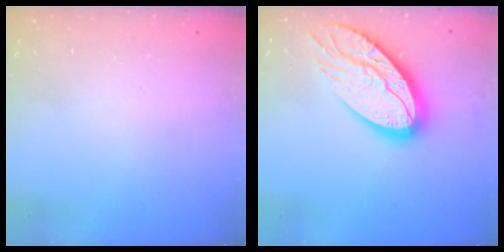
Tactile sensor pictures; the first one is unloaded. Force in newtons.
{"total": 18.3, "press": 18.3, "slide": 1.5}